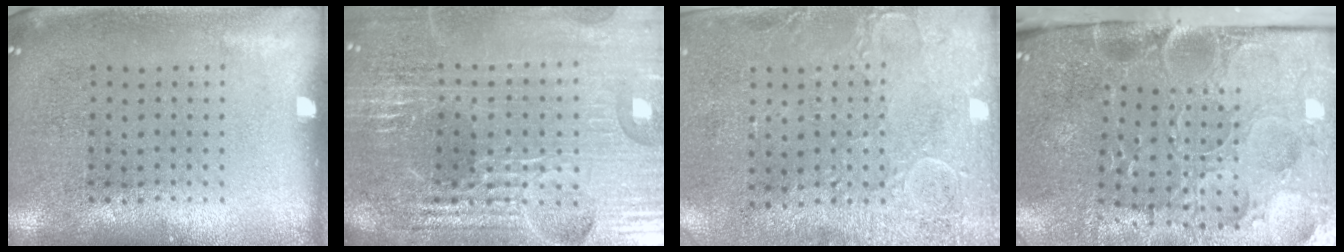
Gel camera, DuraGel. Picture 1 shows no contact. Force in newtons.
{"total": 5.2, "press": 4.8, "slide": 2.0}
{"total": 3.0, "press": 2.2, "slide": 2.0}
{"total": 5.4, "press": 4.1, "slide": 3.5}